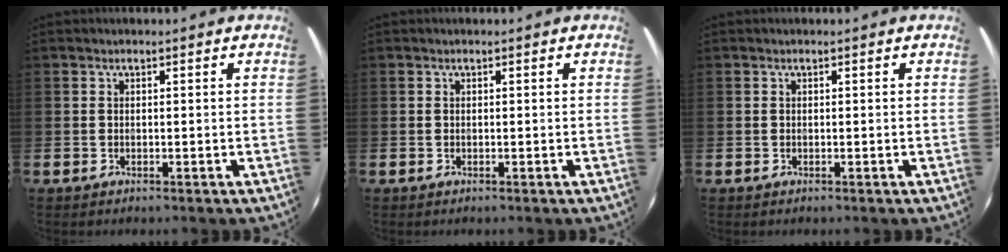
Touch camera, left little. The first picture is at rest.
{"total": 0.0}
{"total": 0.0}